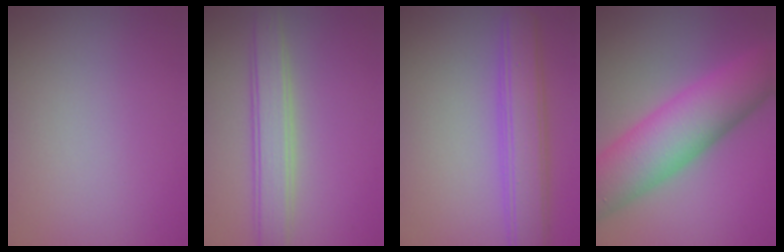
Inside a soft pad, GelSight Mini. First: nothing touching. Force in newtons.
{"total": 3.8, "press": 3.8, "slide": 0.2}
{"total": 5.2, "press": 5.2, "slide": 0.1}
{"total": 10.1, "press": 10.1, "slide": 0.3}